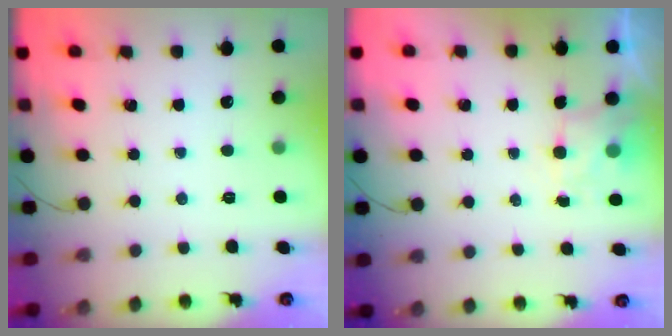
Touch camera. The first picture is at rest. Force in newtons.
{"total": 1.9, "press": 1.6, "slide": 1.0}